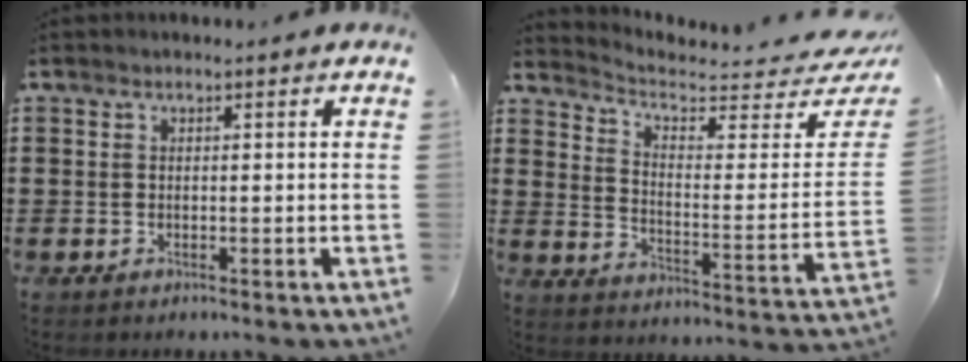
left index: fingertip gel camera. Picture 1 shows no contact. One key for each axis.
{"total": 4.3, "fx": 3.5, "fy": 1.5, "fz": 1.9, "tx": -0.052, "ty": -0.034, "tz": 0.054}